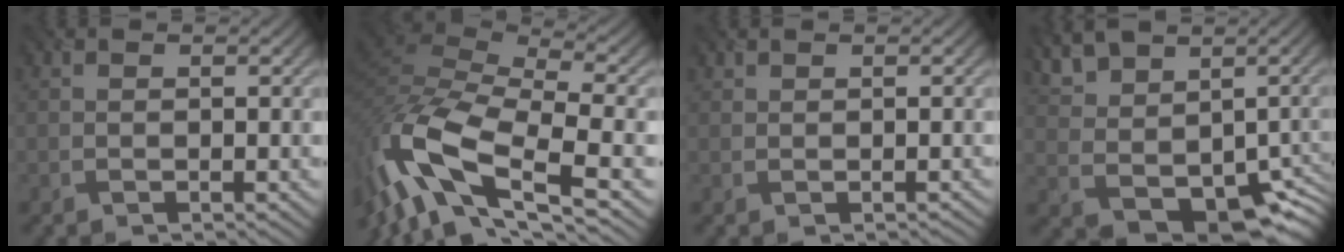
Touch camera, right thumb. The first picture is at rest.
{"total": 16.0, "force": [-6.5, 6.3, 13.2], "torque": [-0.323, -0.004, -0.120]}
{"total": 0.8, "force": [0.7, 0.1, 0.4], "torque": [-0.014, 0.003, 0.017]}
{"total": 11.3, "force": [4.0, 6.9, 8.0], "torque": [-0.171, -0.012, 0.089]}